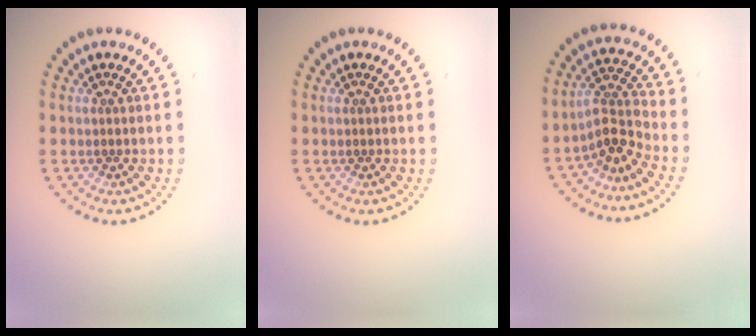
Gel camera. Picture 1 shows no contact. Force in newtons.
{"total": 0.0}
{"total": 3.0, "press": 2.3, "slide": 1.9}